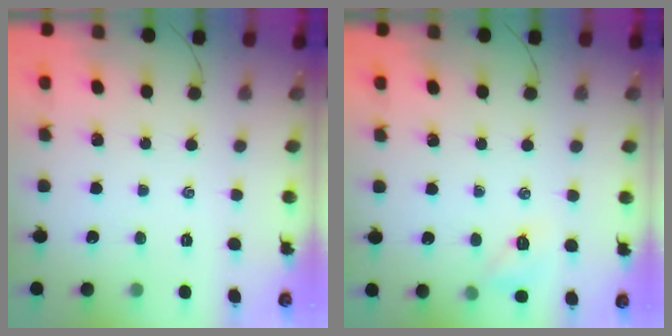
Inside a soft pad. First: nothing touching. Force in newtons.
{"total": 6.4, "press": 6.2, "slide": 1.5}